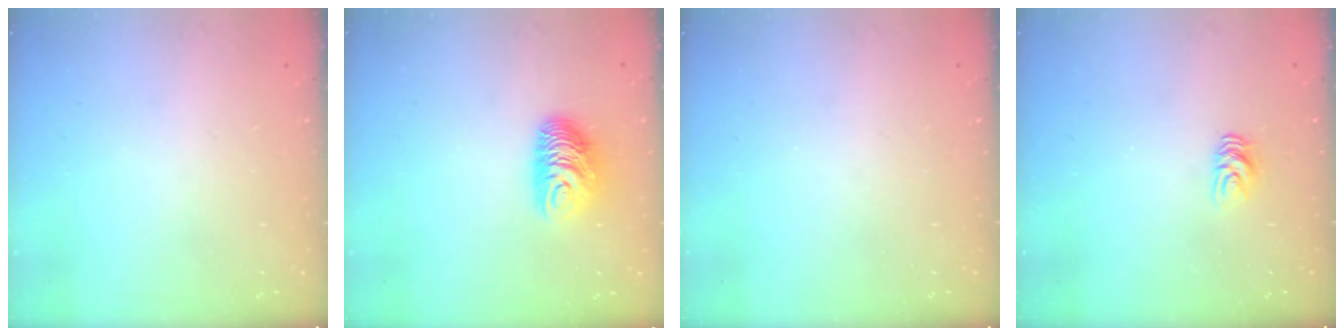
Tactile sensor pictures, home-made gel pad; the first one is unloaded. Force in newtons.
{"total": 9.5, "press": 9.4, "slide": 0.8}
{"total": 0.0}
{"total": 6.3, "press": 6.2, "slide": 0.6}